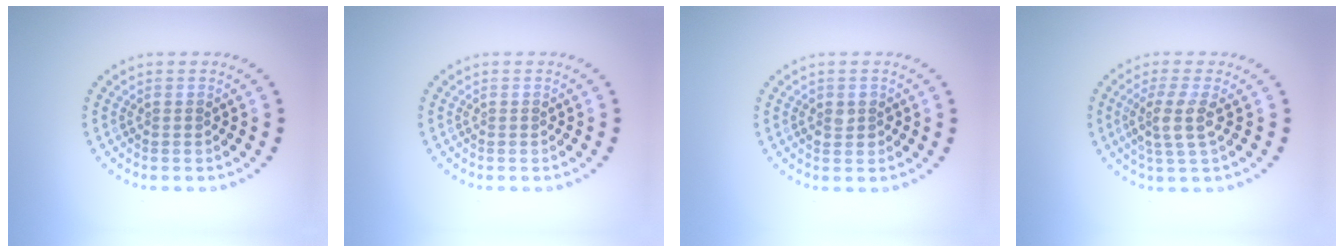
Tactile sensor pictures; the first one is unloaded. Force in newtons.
{"total": 0.0}
{"total": 1.4, "press": 1.4, "slide": 0.2}
{"total": 3.0, "press": 2.4, "slide": 1.8}